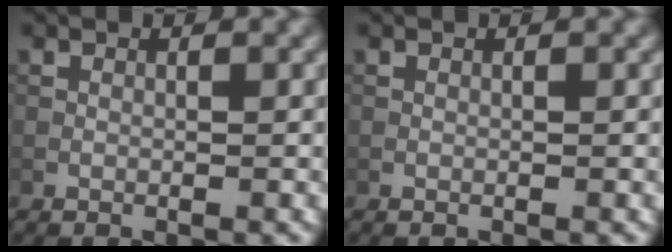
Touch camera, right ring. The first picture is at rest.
{"total": 0.0}